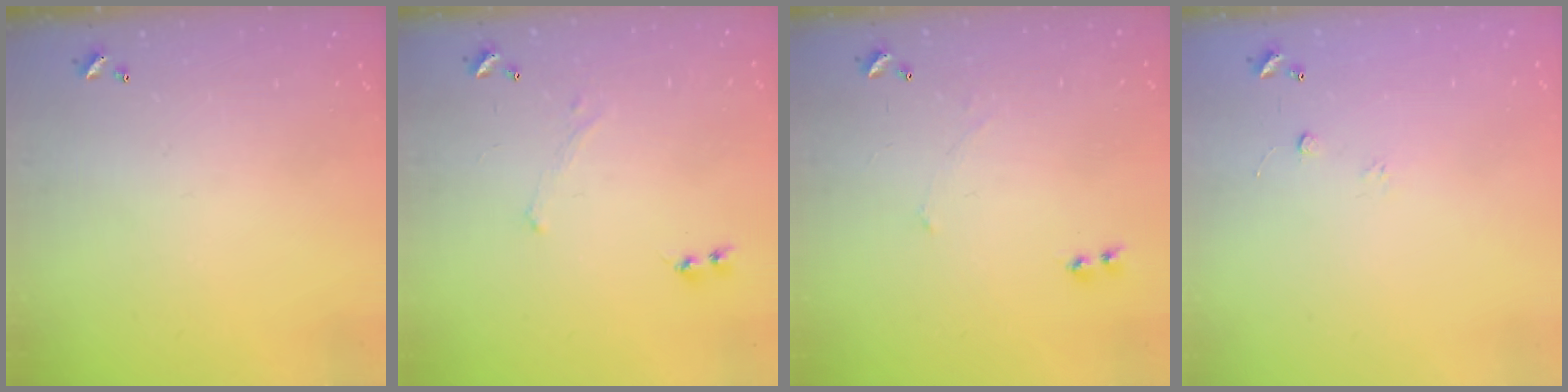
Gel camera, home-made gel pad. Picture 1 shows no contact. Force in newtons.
{"total": 0.7, "press": 0.7, "slide": 0.3}
{"total": 2.4, "press": 2.3, "slide": 0.5}
{"total": 6.6, "press": 6.6, "slide": 0.6}